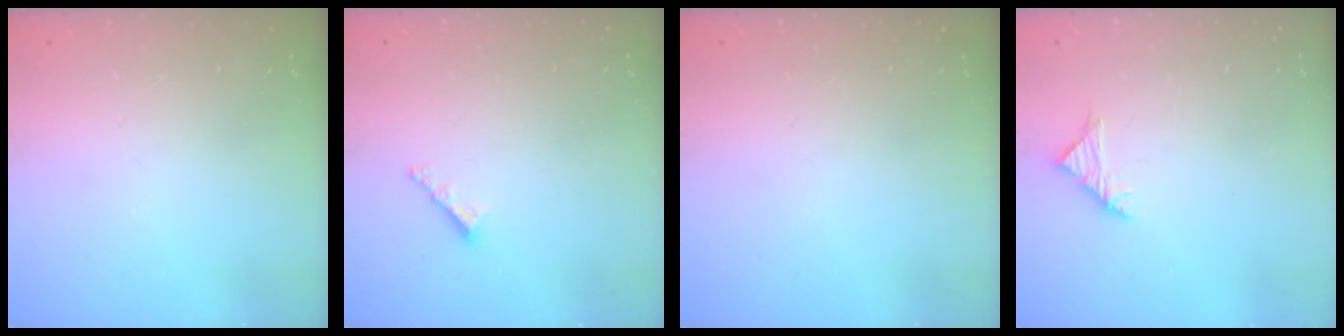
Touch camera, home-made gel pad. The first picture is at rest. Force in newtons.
{"total": 3.6, "press": 3.6, "slide": 0.4}
{"total": 0.0}
{"total": 3.5, "press": 3.4, "slide": 0.9}